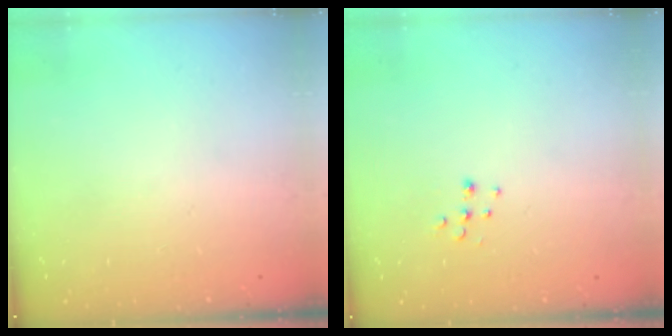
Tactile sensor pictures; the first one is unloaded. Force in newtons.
{"total": 6.7, "press": 6.7, "slide": 0.4}